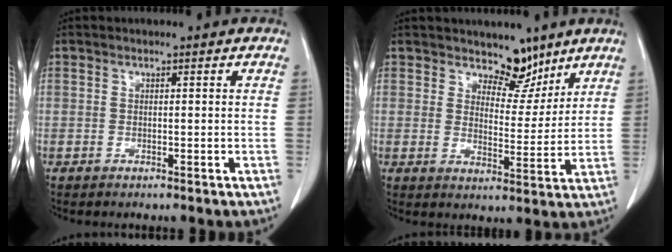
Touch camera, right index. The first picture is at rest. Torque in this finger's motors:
{"motor_torque": [-0.10, 0.38, -0.08, 0.00]}